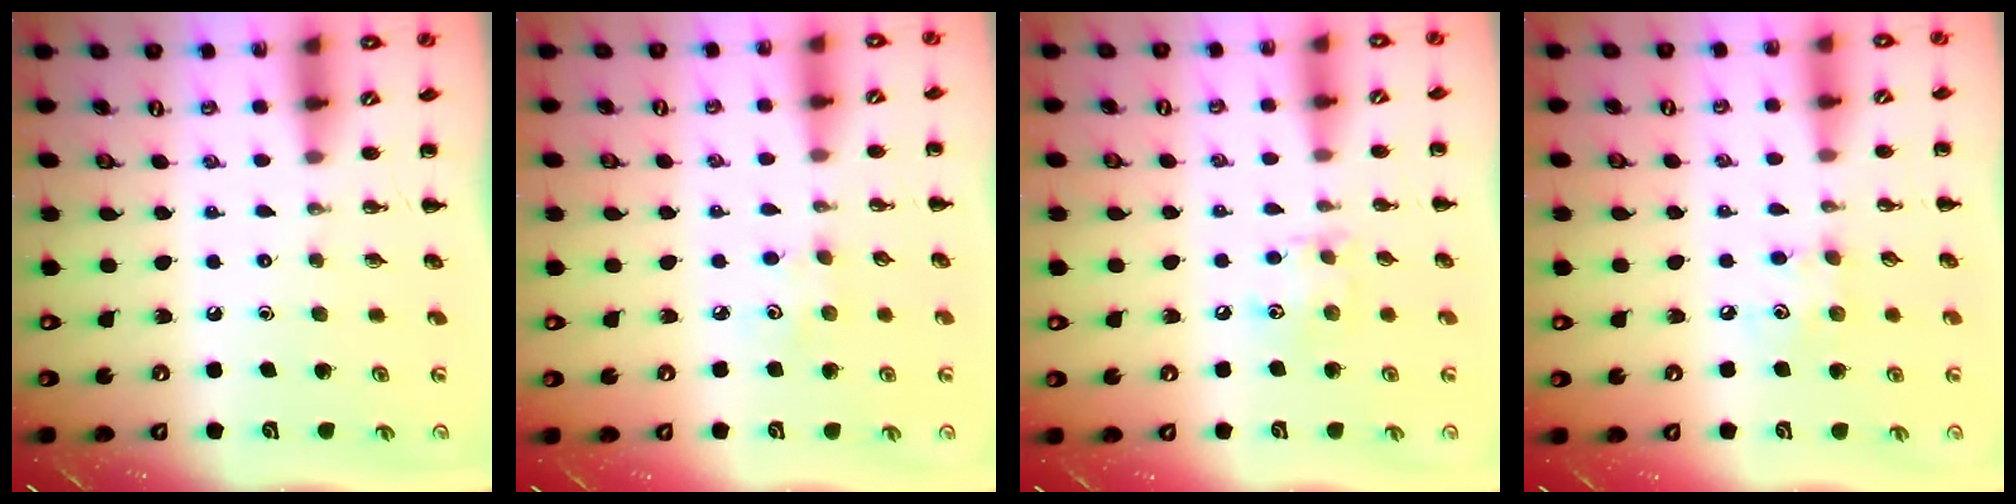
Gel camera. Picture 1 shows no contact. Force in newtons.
{"total": 2.7, "press": 2.6, "slide": 0.8}
{"total": 7.6, "press": 7.5, "slide": 1.0}
{"total": 5.8, "press": 5.7, "slide": 1.3}